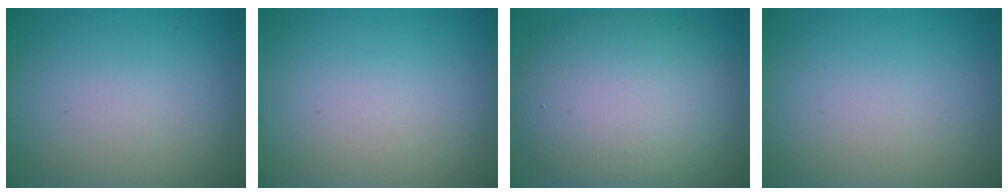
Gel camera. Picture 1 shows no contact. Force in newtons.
{"total": 0.0}
{"total": 10.7, "press": 10.7, "slide": 0.5}
{"total": 0.0}